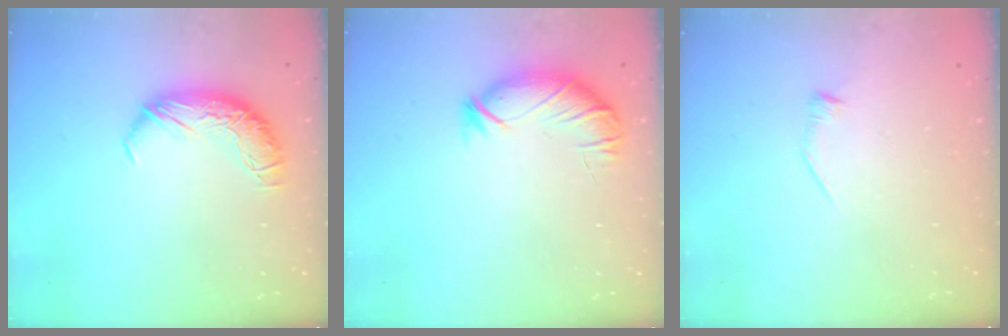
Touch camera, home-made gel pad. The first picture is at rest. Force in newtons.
{"total": 3.7, "press": 3.6, "slide": 0.8}
{"total": 6.5, "press": 6.4, "slide": 1.0}